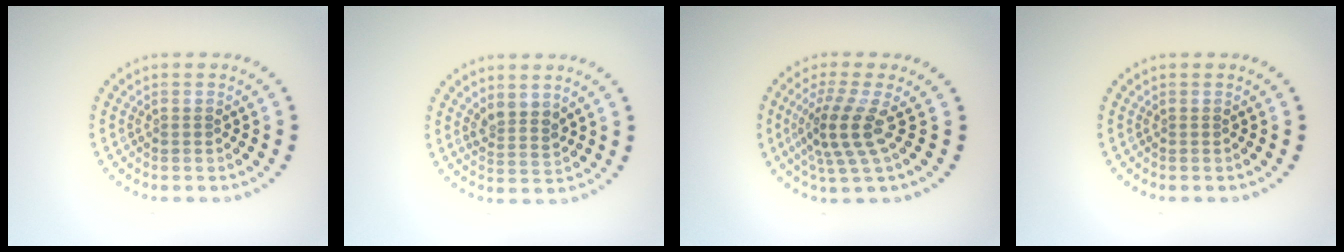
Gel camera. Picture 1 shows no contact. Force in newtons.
{"total": 2.1, "press": 1.7, "slide": 1.2}
{"total": 3.9, "press": 2.9, "slide": 2.7}
{"total": 0.0}